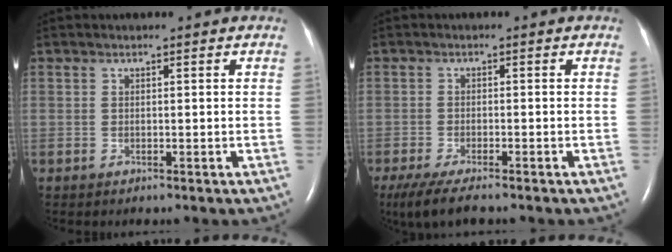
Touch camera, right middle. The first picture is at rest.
{"total": 6.2, "force": [-4.8, 0.9, 3.9], "torque": [-0.073, -0.017, -0.078]}